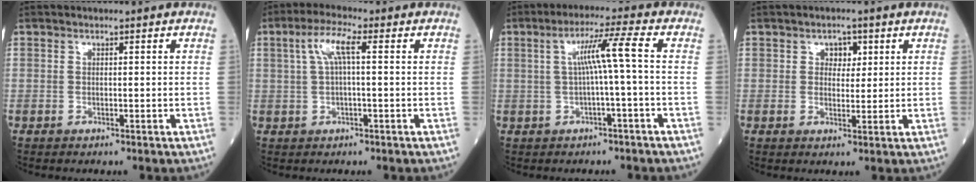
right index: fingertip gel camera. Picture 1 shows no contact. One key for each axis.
{"total": 5.1, "fx": 1.3, "fy": 0.8, "fz": 4.9, "tx": -0.103, "ty": 0.020, "tz": 0.028}
{"total": 6.0, "fx": 0.2, "fy": -1.1, "fz": 5.9, "tx": -0.105, "ty": 0.016, "tz": 0.008}
{"total": 2.8, "fx": 1.2, "fy": 1.9, "fz": 1.7, "tx": -0.017, "ty": 0.003, "tz": 0.017}